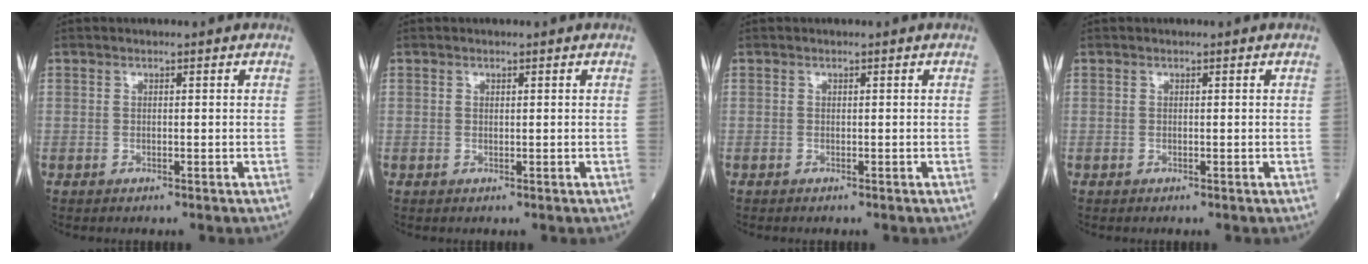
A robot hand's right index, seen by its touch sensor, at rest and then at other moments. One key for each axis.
{"total": 0.0}
{"total": 0.0}
{"total": 0.0}